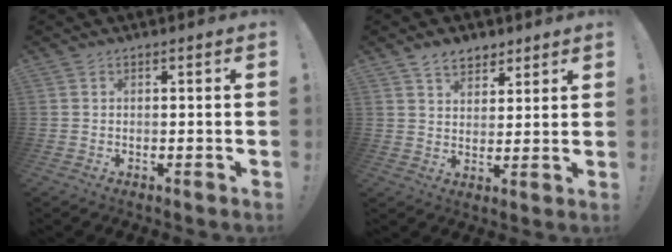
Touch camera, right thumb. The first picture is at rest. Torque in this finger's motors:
{"motor_torque": [-0.60, 0.65, 0.13, -0.04, 0.00]}